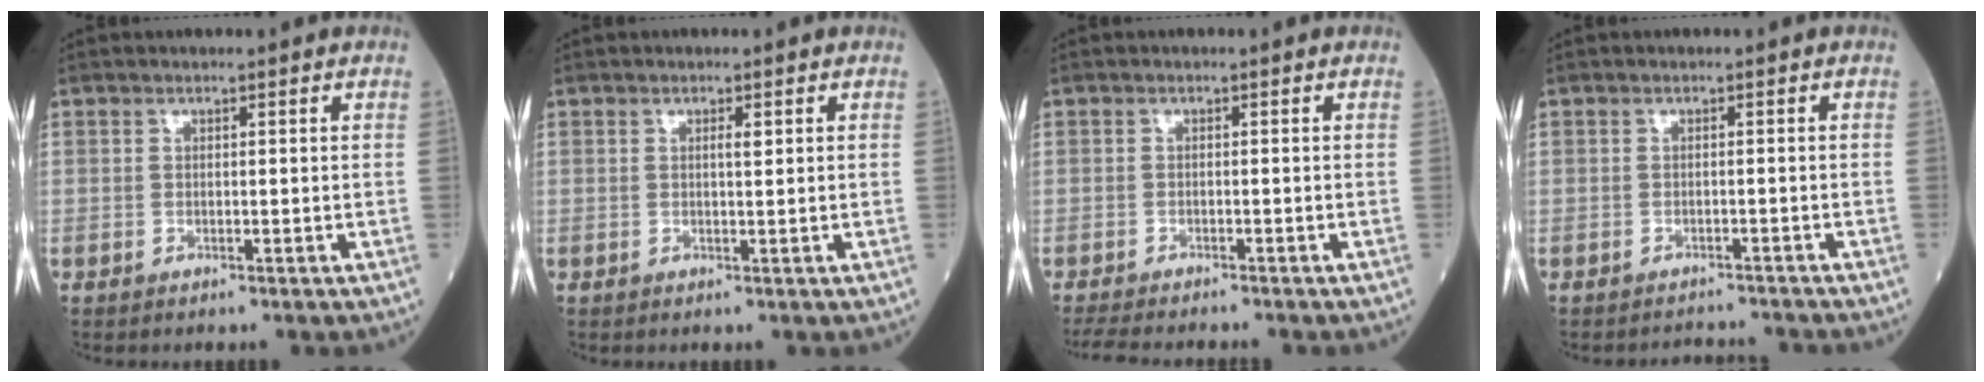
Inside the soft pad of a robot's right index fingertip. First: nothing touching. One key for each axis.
{"total": 1.0, "fx": 0.4, "fy": 0.1, "fz": 0.9, "tx": -0.016, "ty": 0.000, "tz": 0.004}
{"total": 5.4, "fx": -5.0, "fy": 0.7, "fz": 1.9, "tx": -0.030, "ty": -0.018, "tz": -0.082}
{"total": 3.6, "fx": -3.6, "fy": -0.1, "fz": -0.5, "tx": 0.009, "ty": -0.005, "tz": -0.048}